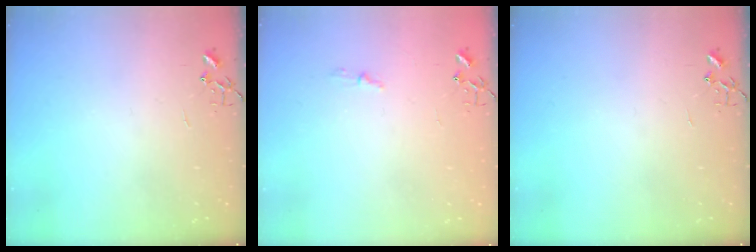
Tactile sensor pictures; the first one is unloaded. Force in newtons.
{"total": 3.9, "press": 3.8, "slide": 0.4}
{"total": 0.0}